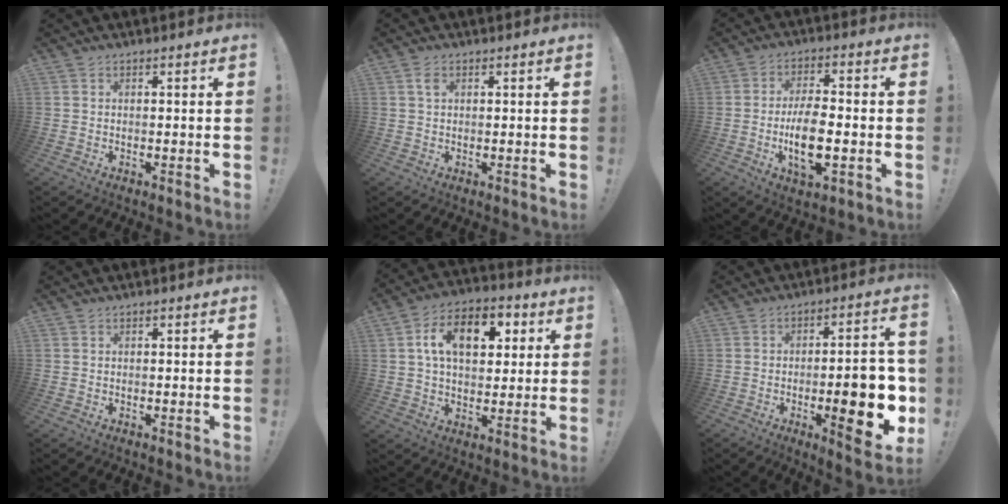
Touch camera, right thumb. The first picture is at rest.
{"total": 1.8, "force": [0.8, 1.2, 1.1], "torque": [-0.011, -0.002, 0.010]}
{"total": 11.4, "force": [-2.5, 4.7, 10.1], "torque": [-0.194, -0.004, -0.047]}
{"total": 0.0}
{"total": 14.7, "force": [4.2, 9.5, 10.5], "torque": [-0.158, 0.005, 0.074]}
{"total": 18.5, "force": [-4.4, 5.4, 17.2], "torque": [-0.228, 0.006, -0.056]}